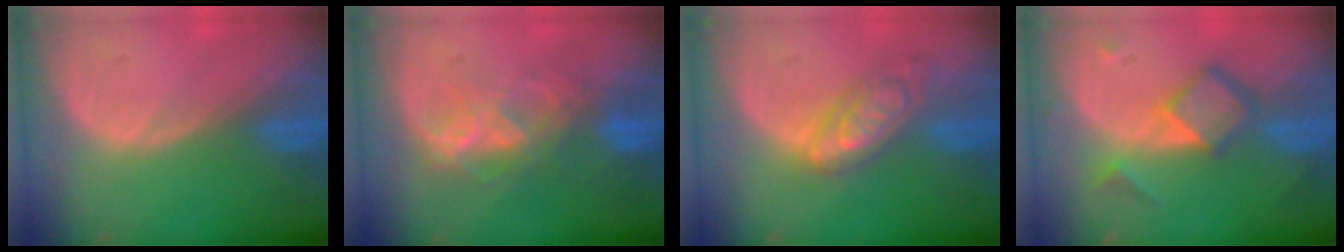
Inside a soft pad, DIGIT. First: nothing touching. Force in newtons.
{"total": 6.9, "press": 6.6, "slide": 1.9}
{"total": 6.4, "press": 6.4, "slide": 0.5}
{"total": 6.7, "press": 5.8, "slide": 3.5}